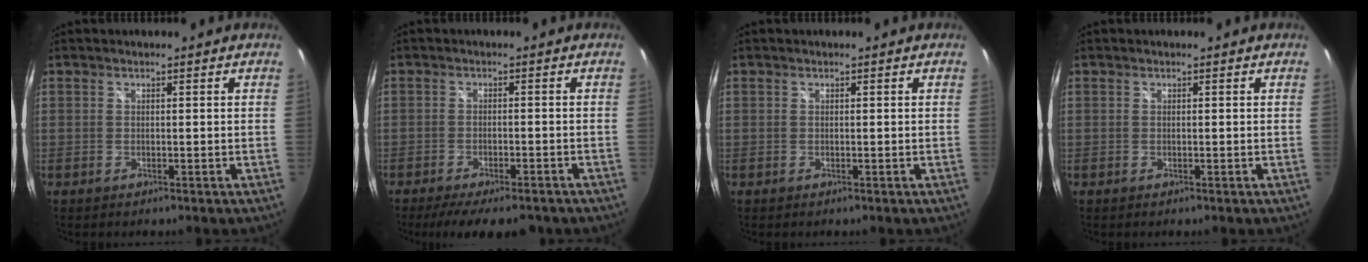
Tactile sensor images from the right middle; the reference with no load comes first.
{"total": 11.1, "force": [-9.1, 3.0, 5.7], "torque": [-0.117, -0.028, -0.134]}
{"total": 0.0}
{"total": 0.0}